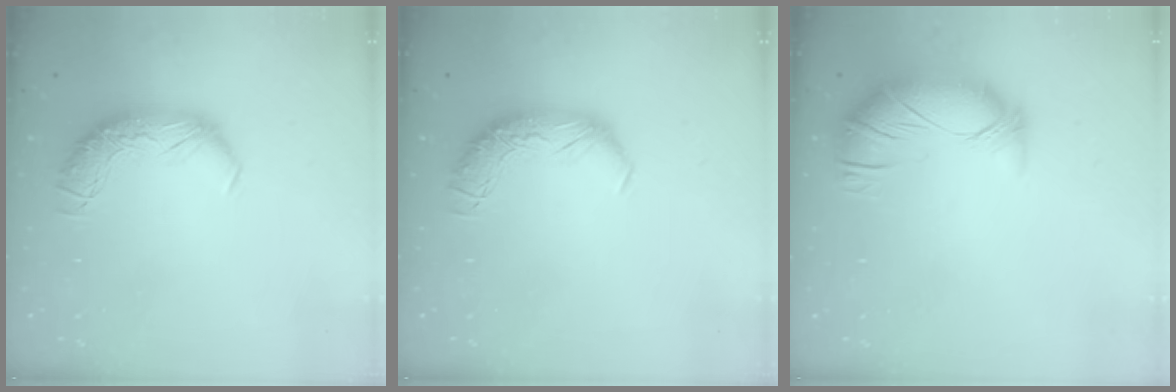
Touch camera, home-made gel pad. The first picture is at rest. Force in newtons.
{"total": 0.0}
{"total": 3.0, "press": 1.9, "slide": 2.3}